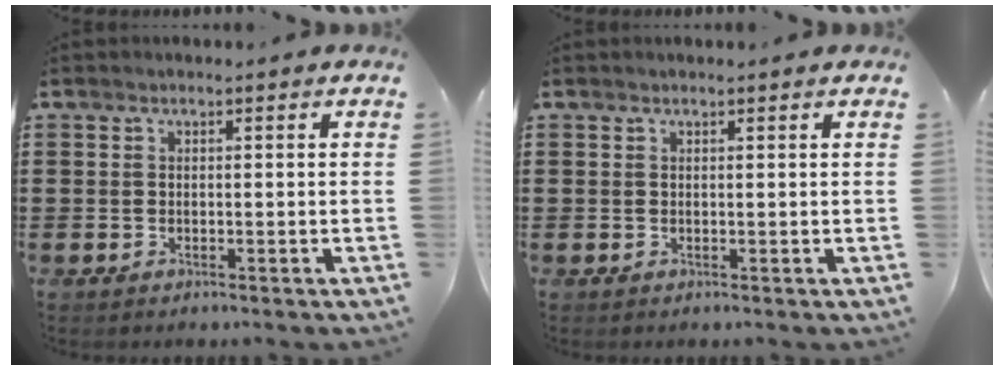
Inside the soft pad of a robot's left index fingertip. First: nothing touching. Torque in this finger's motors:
{"motor_torque": [0.24, 0.24, -0.03, 0.00]}